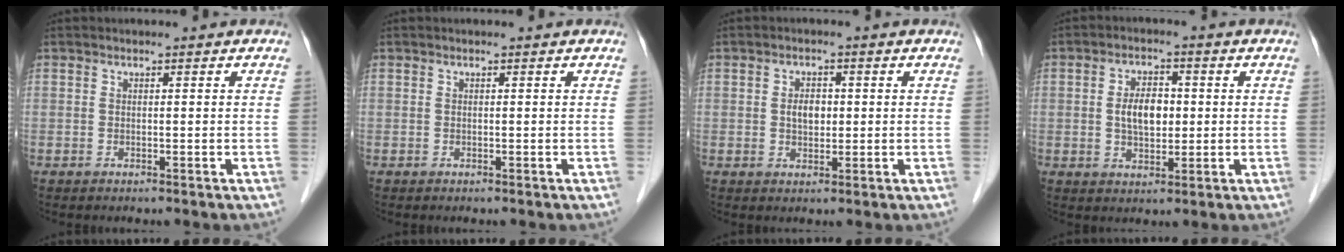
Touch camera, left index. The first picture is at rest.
{"total": 0.0}
{"total": 2.7, "force": [-0.1, 1.8, 2.1], "torque": [-0.038, -0.002, 0.002]}
{"total": 5.3, "force": [0.0, 3.0, 4.4], "torque": [-0.088, 0.002, 0.003]}